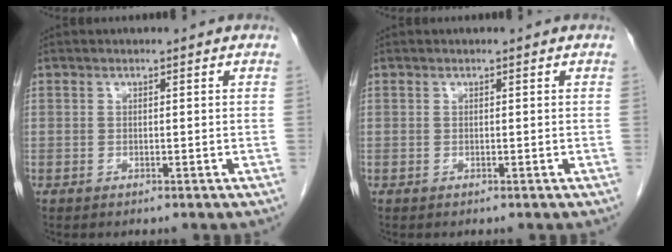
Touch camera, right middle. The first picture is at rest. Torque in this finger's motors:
{"motor_torque": [0.00, 0.00, 0.02, 0.00]}